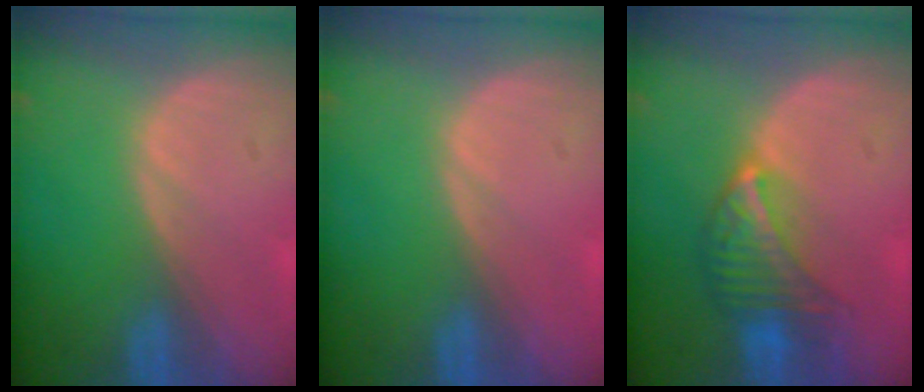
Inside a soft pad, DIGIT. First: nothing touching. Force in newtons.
{"total": 0.0}
{"total": 6.9, "press": 6.2, "slide": 2.8}